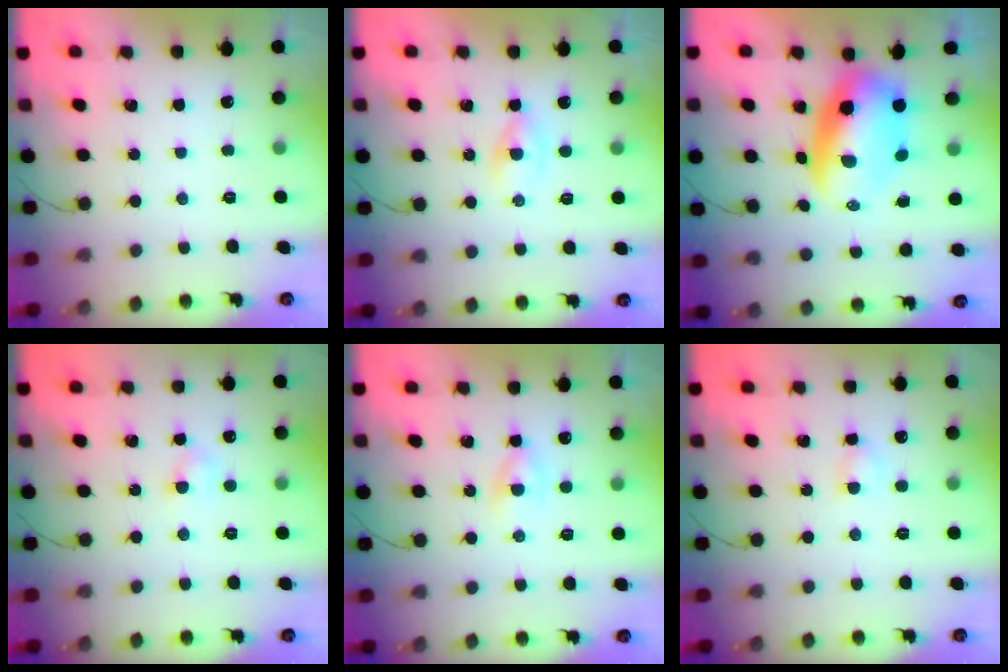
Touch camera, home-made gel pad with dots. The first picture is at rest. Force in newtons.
{"total": 1.5, "press": 1.3, "slide": 0.8}
{"total": 10.0, "press": 9.7, "slide": 2.5}
{"total": 2.8, "press": 2.6, "slide": 1.0}
{"total": 2.1, "press": 2.0, "slide": 0.8}
{"total": 3.0, "press": 2.8, "slide": 1.0}